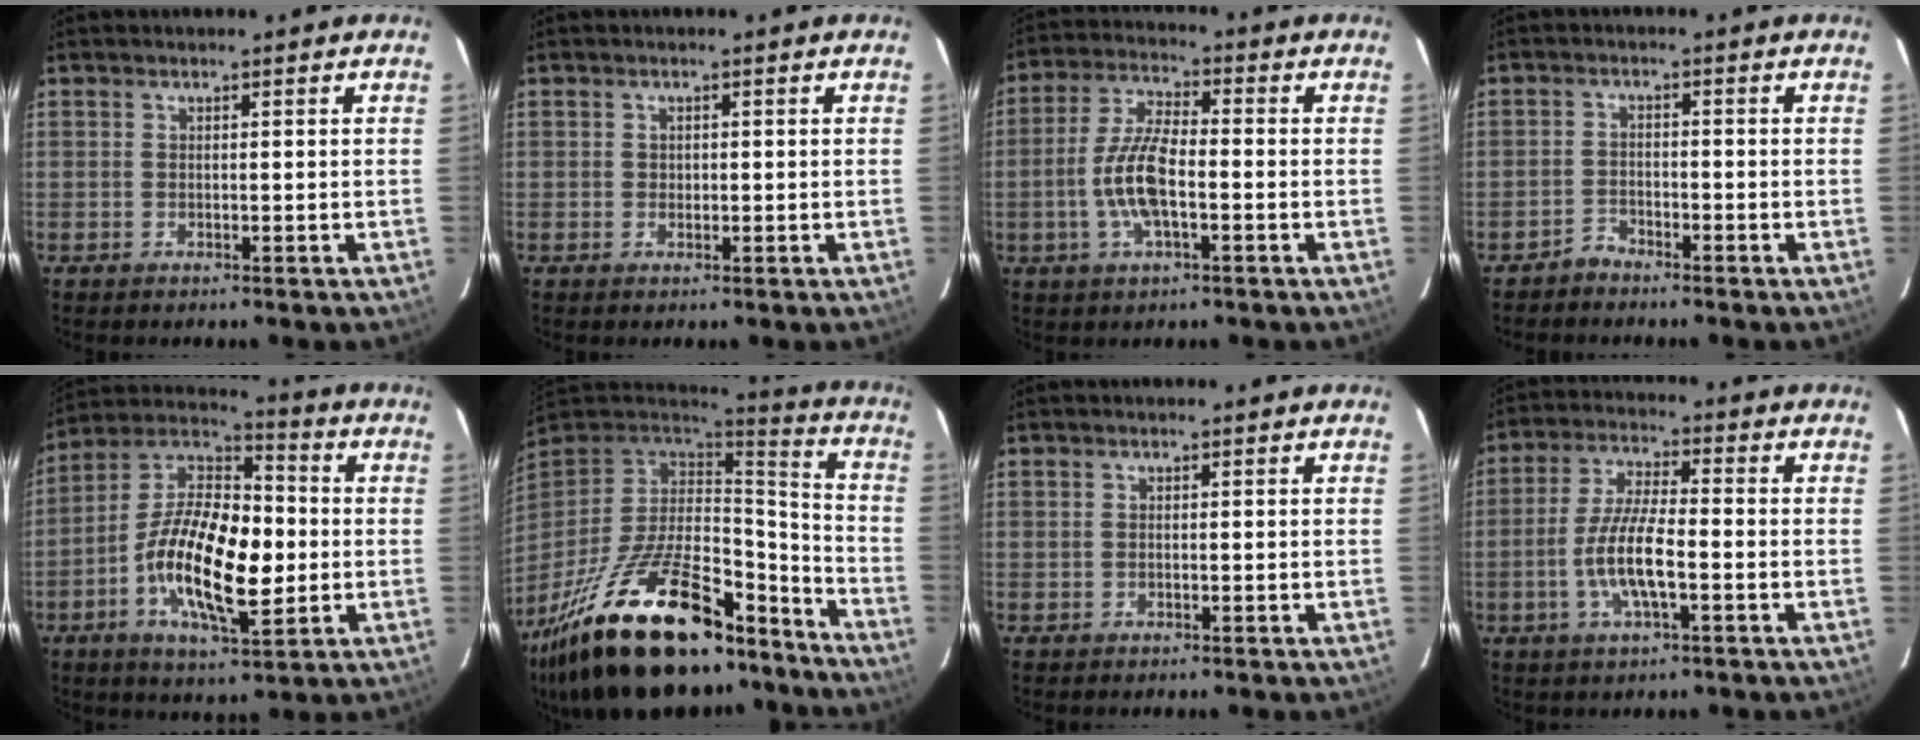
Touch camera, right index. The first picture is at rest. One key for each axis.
{"total": 0.9, "fx": -0.1, "fy": 0.9, "fz": 0.2, "tx": 0.000, "ty": 0.001, "tz": -0.001}
{"total": 9.6, "fx": -2.5, "fy": 3.2, "fz": 8.7, "tx": -0.181, "ty": 0.005, "tz": -0.050}
{"total": 1.9, "fx": -1.7, "fy": 0.8, "fz": -0.2, "tx": 0.006, "ty": 0.008, "tz": -0.034}
{"total": 18.9, "fx": -3.3, "fy": 8.0, "fz": 16.8, "tx": -0.320, "ty": 0.001, "tz": -0.066}
{"total": 35.1, "fx": -23.2, "fy": 14.0, "fz": 22.3, "tx": -0.410, "ty": -0.014, "tz": -0.346}
{"total": 0.0}
{"total": 9.3, "fx": -2.8, "fy": 2.2, "fz": 8.6, "tx": -0.175, "ty": -0.001, "tz": -0.056}